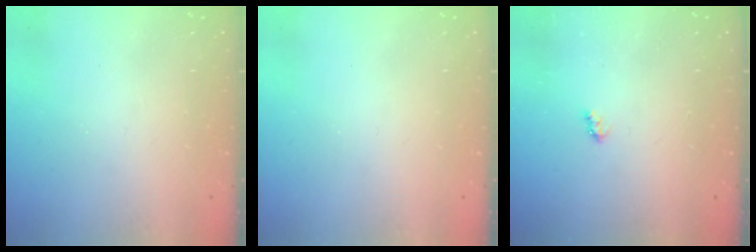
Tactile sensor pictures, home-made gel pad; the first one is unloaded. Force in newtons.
{"total": 0.0}
{"total": 2.6, "press": 2.6, "slide": 0.4}